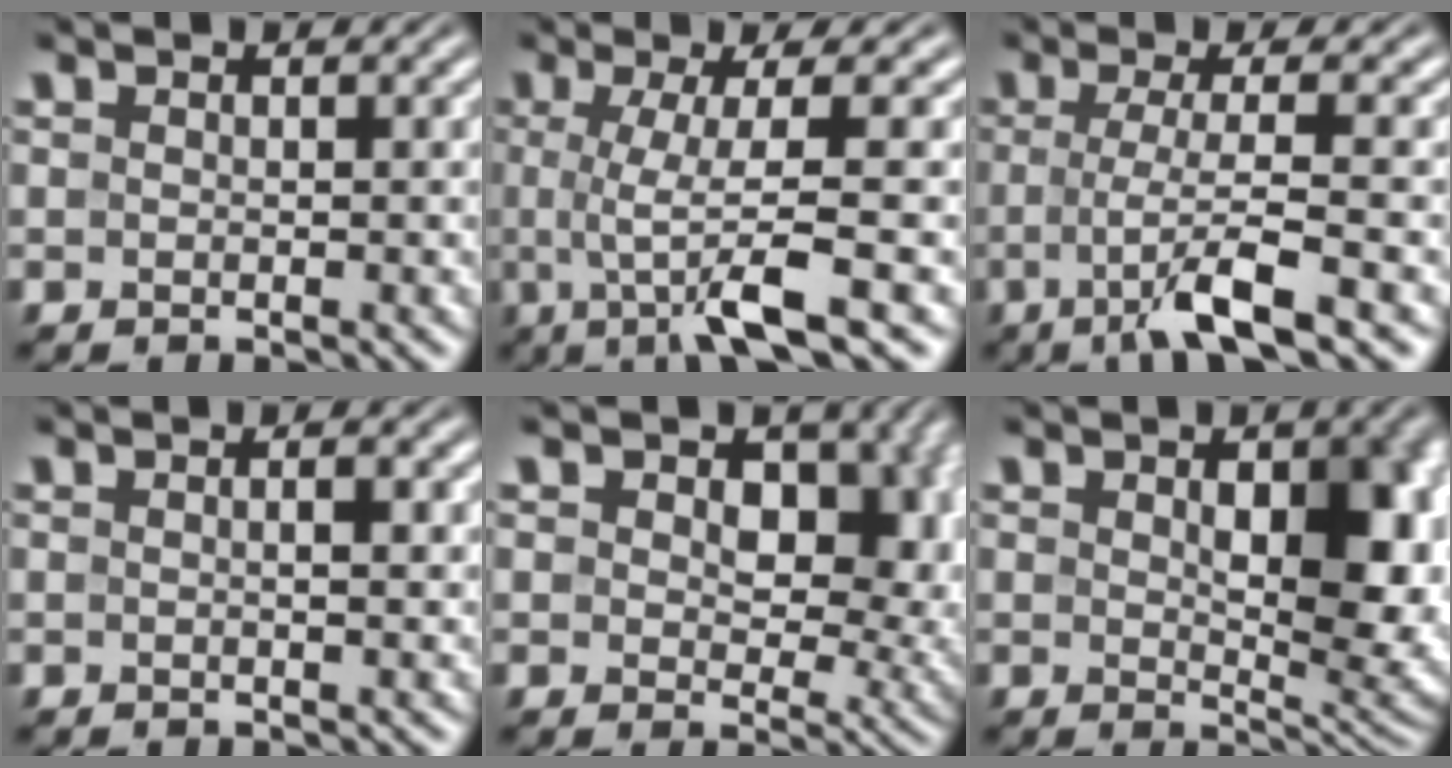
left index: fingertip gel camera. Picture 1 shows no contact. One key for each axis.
{"total": 7.0, "fx": -1.0, "fy": 1.4, "fz": 6.8, "tx": -0.113, "ty": -0.001, "tz": -0.020}
{"total": 5.1, "fx": -1.4, "fy": 0.8, "fz": 4.9, "tx": -0.085, "ty": -0.004, "tz": -0.031}
{"total": 1.4, "fx": 0.1, "fy": 0.2, "fz": 1.4, "tx": -0.023, "ty": 0.003, "tz": 0.001}
{"total": 9.7, "fx": 2.2, "fy": 6.4, "fz": 6.9, "tx": -0.081, "ty": 0.002, "tz": 0.024}
{"total": 9.5, "fx": 1.0, "fy": 4.9, "fz": 8.0, "tx": -0.104, "ty": -0.009, "tz": 0.030}